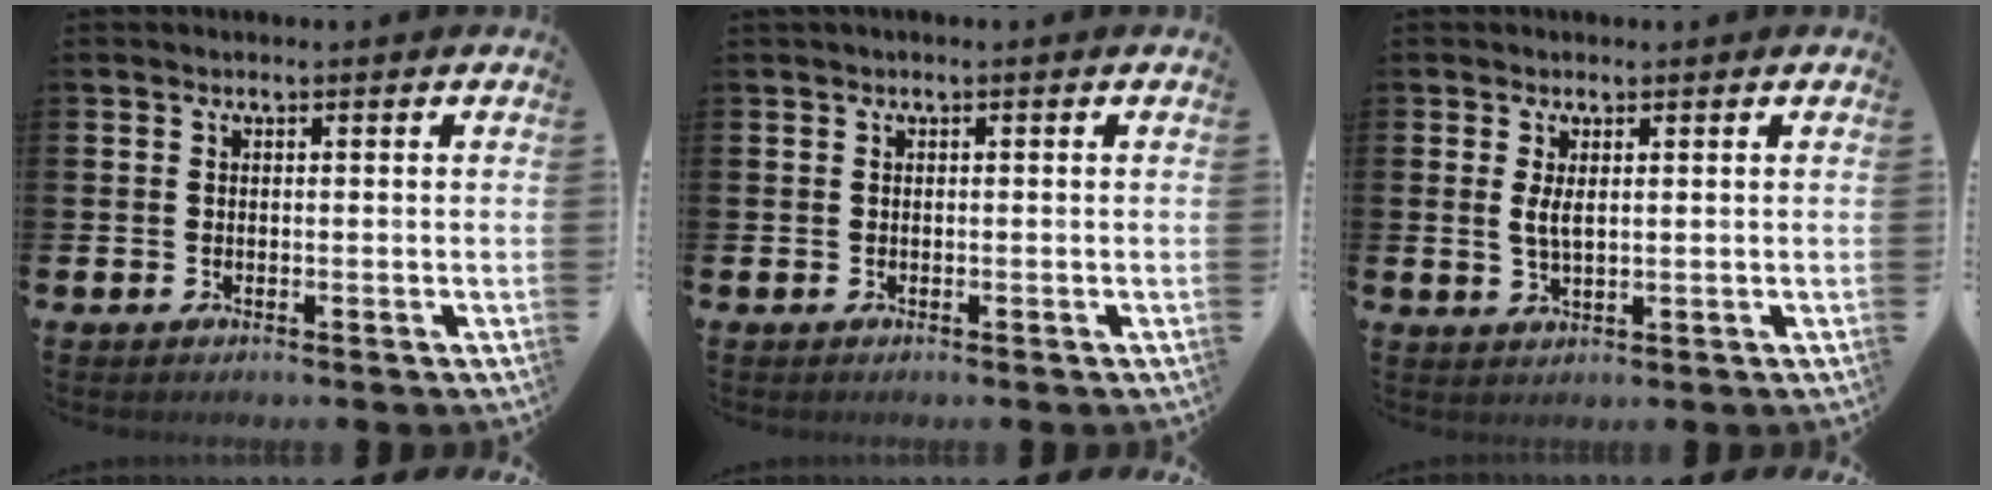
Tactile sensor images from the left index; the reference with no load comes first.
{"total": 0.0}
{"total": 2.4, "force": [1.0, 0.8, 2.0], "torque": [-0.038, 0.001, 0.016]}